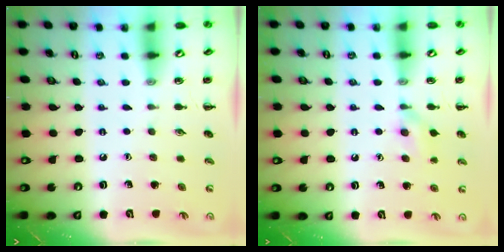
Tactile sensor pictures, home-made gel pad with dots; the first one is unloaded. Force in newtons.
{"total": 6.7, "press": 6.5, "slide": 1.9}